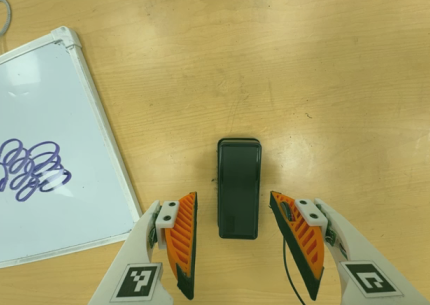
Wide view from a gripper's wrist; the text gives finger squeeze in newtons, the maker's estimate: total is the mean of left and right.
{"total": 0.0}